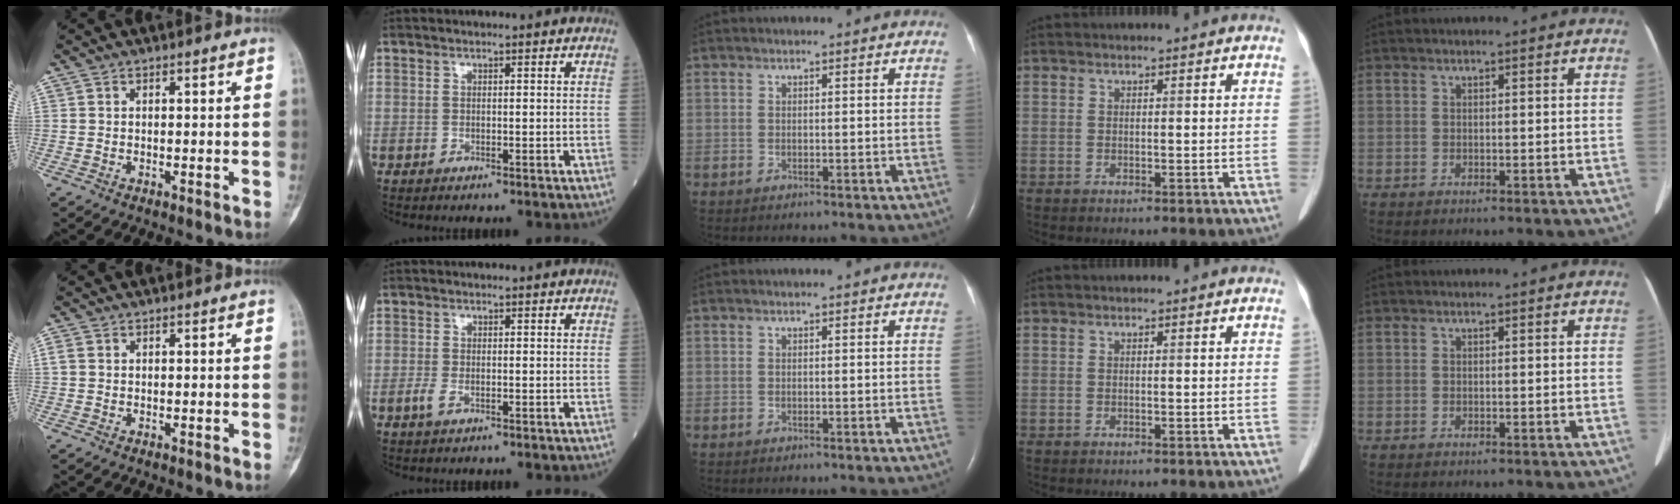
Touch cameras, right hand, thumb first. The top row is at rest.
{"thumb": {"total": 1.1, "force": [0.3, 0.9, 0.6], "torque": [-0.017, 0.007, 0.007]}, "index": {"total": 1.9, "force": [-0.7, 0.8, 1.5], "torque": [-0.039, -0.002, -0.014]}}